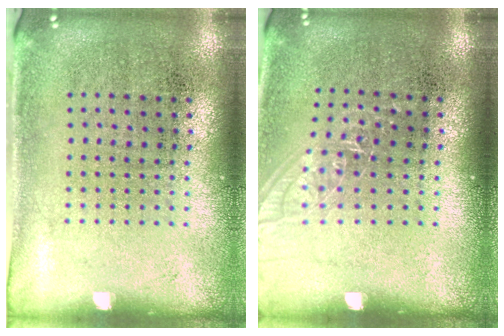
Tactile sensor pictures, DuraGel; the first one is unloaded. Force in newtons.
{"total": 1.0, "press": 1.0, "slide": 0.3}